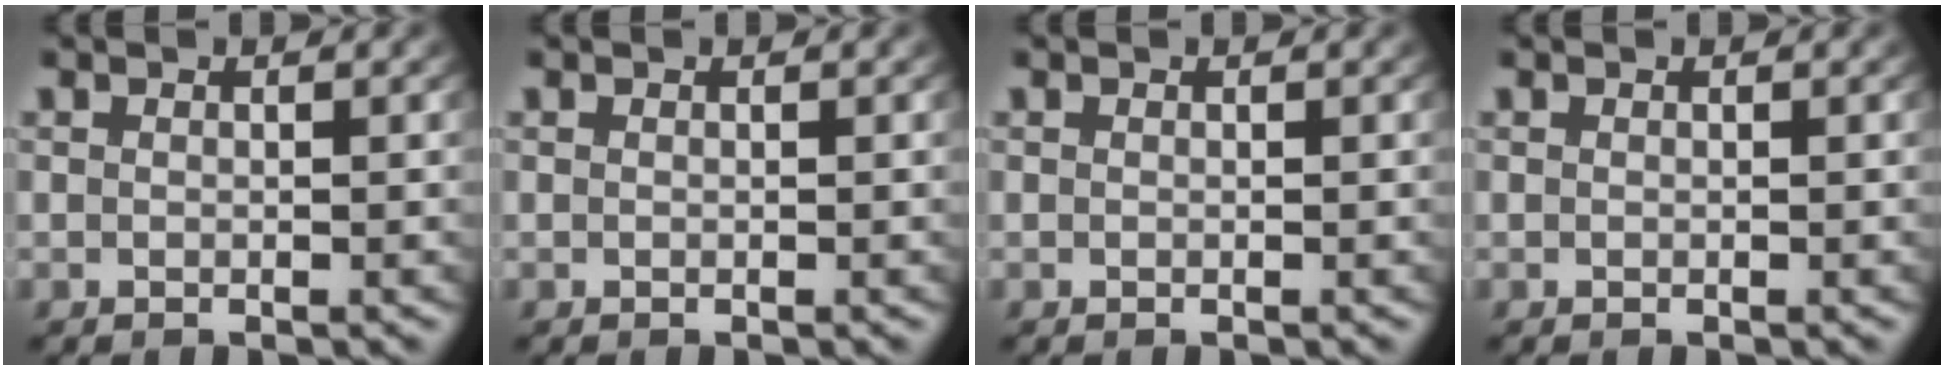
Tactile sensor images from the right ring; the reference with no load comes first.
{"total": 0.0}
{"total": 0.0}
{"total": 0.0}